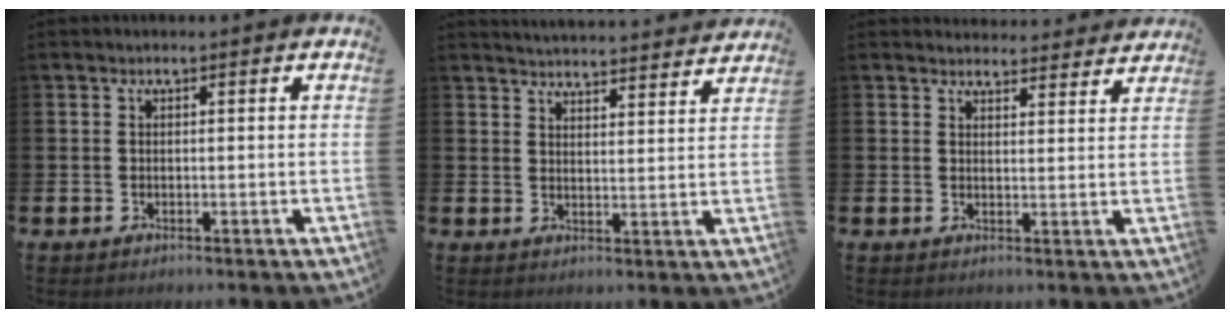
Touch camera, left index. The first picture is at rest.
{"total": 4.8, "force": [4.8, 0.2, 0.1], "torque": [-0.007, -0.039, 0.085]}
{"total": 3.5, "force": [3.5, 0.7, -0.1], "torque": [0.009, -0.025, 0.061]}